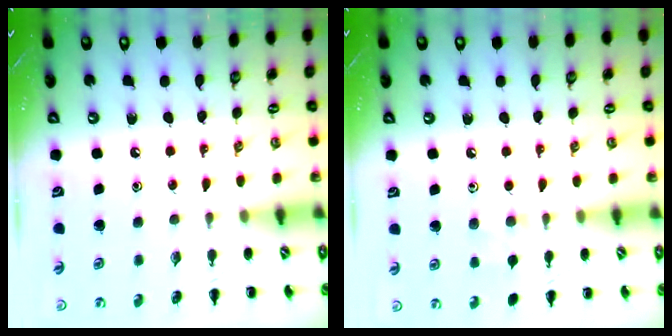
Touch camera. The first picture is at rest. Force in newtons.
{"total": 5.7, "press": 5.4, "slide": 1.9}